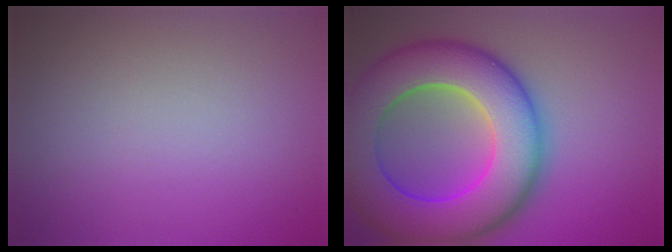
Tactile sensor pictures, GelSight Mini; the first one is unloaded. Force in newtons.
{"total": 13.5, "press": 13.5, "slide": 0.2}